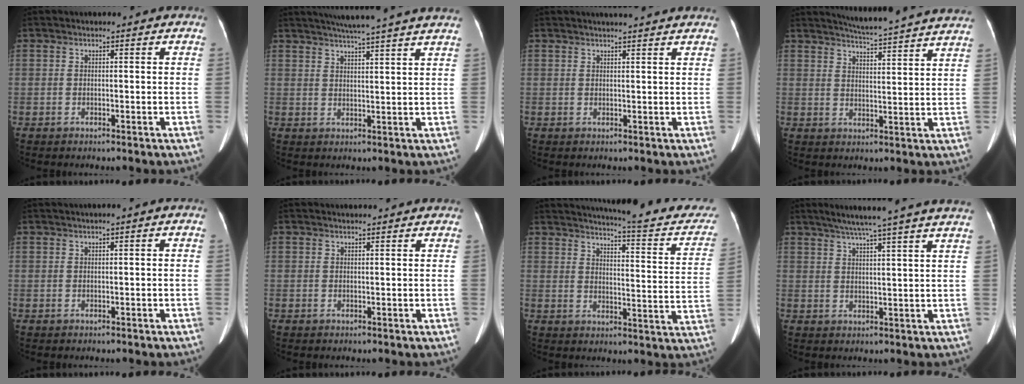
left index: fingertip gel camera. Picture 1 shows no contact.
{"total": 14.7, "force": [12.8, -1.0, 7.2], "torque": [-0.118, 0.009, 0.160]}
{"total": 7.3, "force": [6.5, 0.3, 3.2], "torque": [-0.044, 0.023, 0.069]}
{"total": 18.4, "force": [17.3, -0.3, 6.2], "torque": [-0.103, -0.029, 0.214]}
{"total": 0.7, "force": [0.0, 0.0, 0.7], "torque": [-0.011, 0.007, 0.001]}
{"total": 1.9, "force": [1.8, 0.3, 0.5], "torque": [-0.010, 0.022, 0.023]}
{"total": 20.9, "force": [18.6, 2.8, 9.1], "torque": [-0.115, -0.044, 0.209]}
{"total": 15.1, "force": [12.4, -1.3, 8.4], "torque": [-0.133, 0.015, 0.157]}